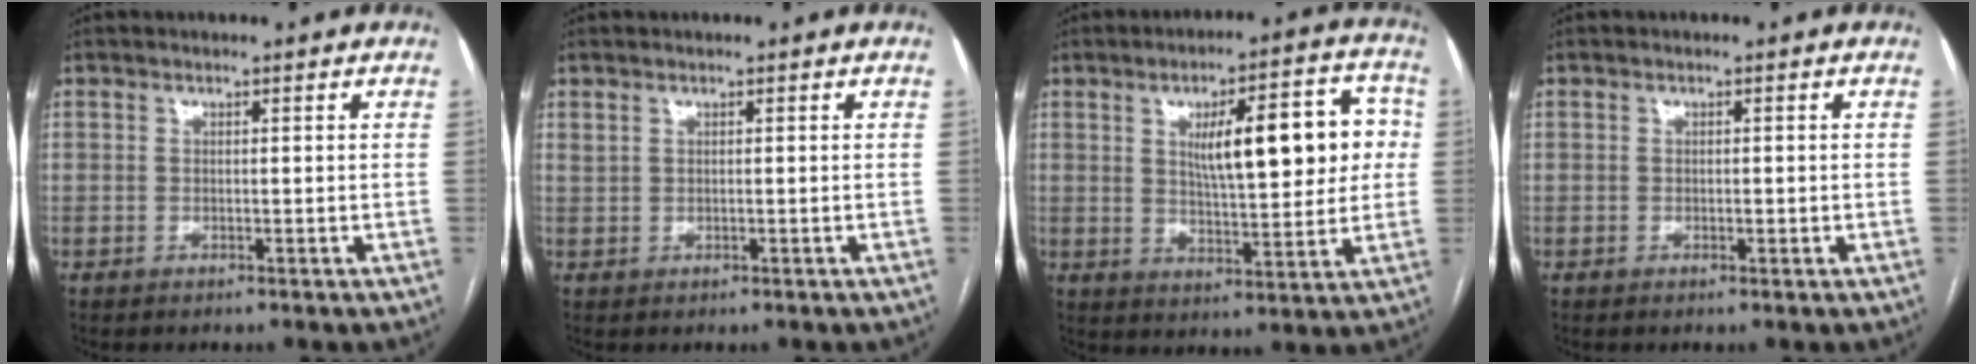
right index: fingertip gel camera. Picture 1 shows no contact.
{"total": 0.7, "force": [0.5, 0.2, 0.4], "torque": [-0.013, 0.004, 0.014]}
{"total": 14.3, "force": [2.8, 4.0, 13.5], "torque": [-0.185, 0.028, 0.045]}
{"total": 0.9, "force": [-0.1, 0.5, 0.7], "torque": [-0.011, 0.000, -0.001]}